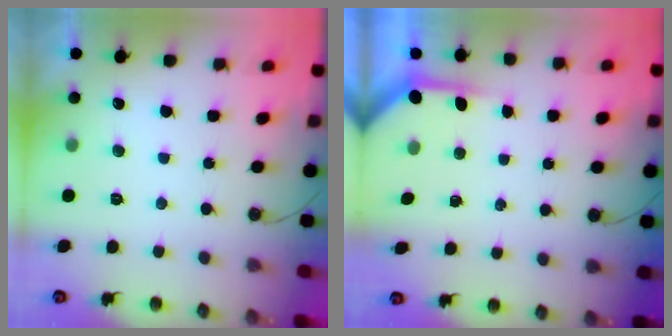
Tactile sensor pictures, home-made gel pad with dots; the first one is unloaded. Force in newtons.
{"total": 3.9, "press": 3.8, "slide": 0.3}